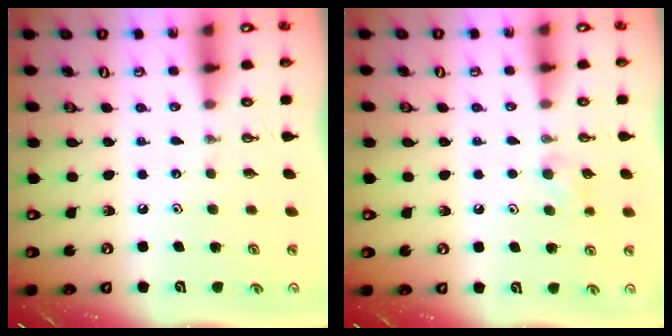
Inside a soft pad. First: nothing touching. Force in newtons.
{"total": 10.4, "press": 6.7, "slide": 7.9}